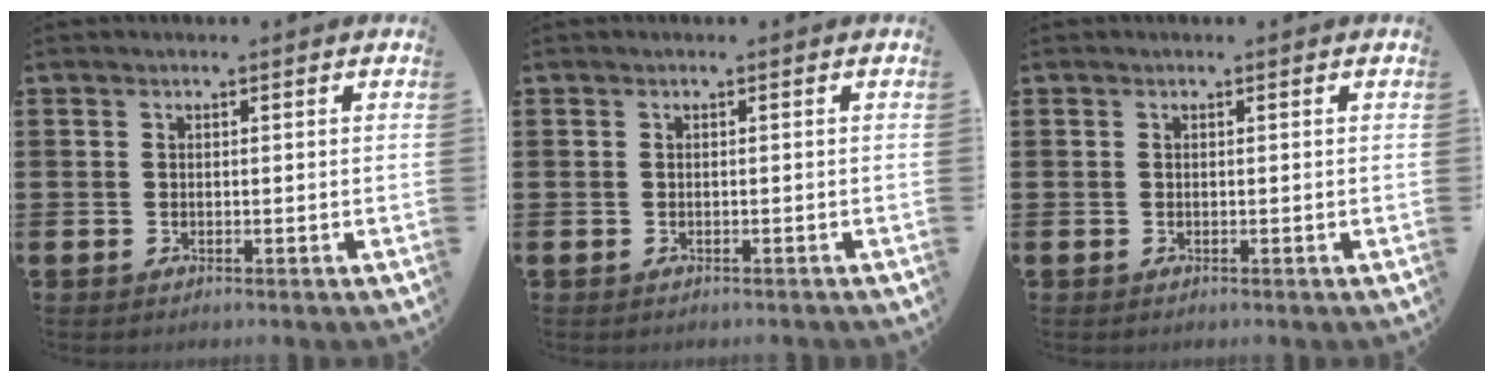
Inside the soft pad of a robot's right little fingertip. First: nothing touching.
{"total": 0.0}
{"total": 0.0}